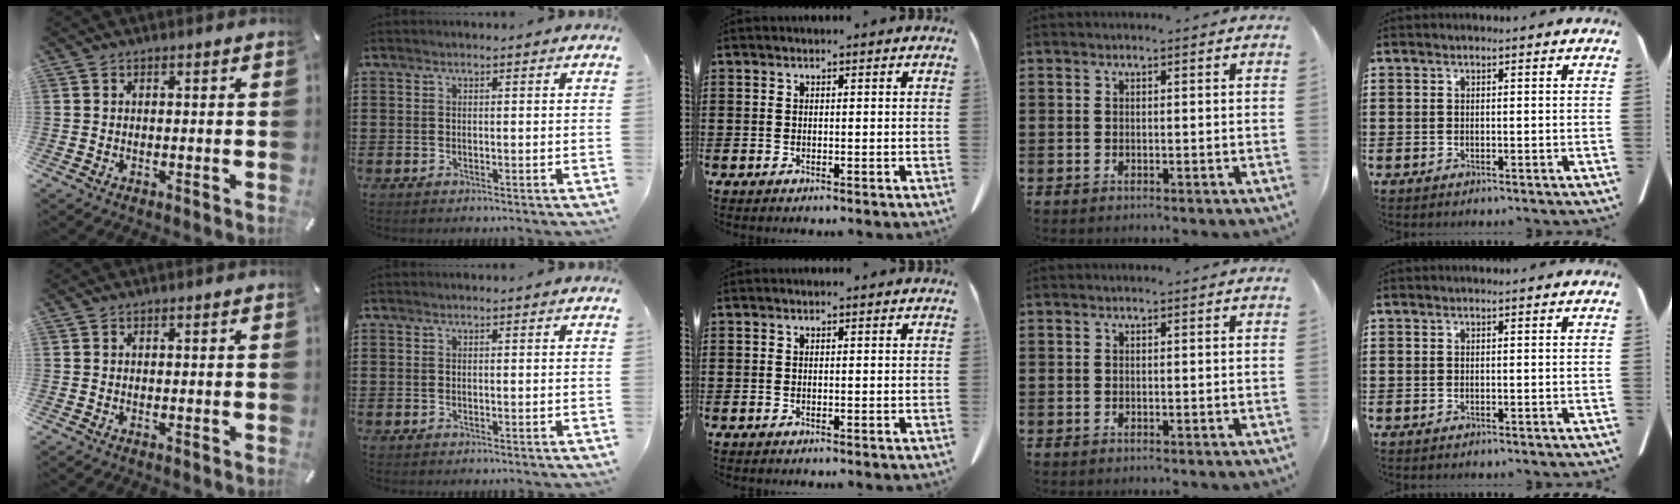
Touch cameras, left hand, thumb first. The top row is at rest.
{}